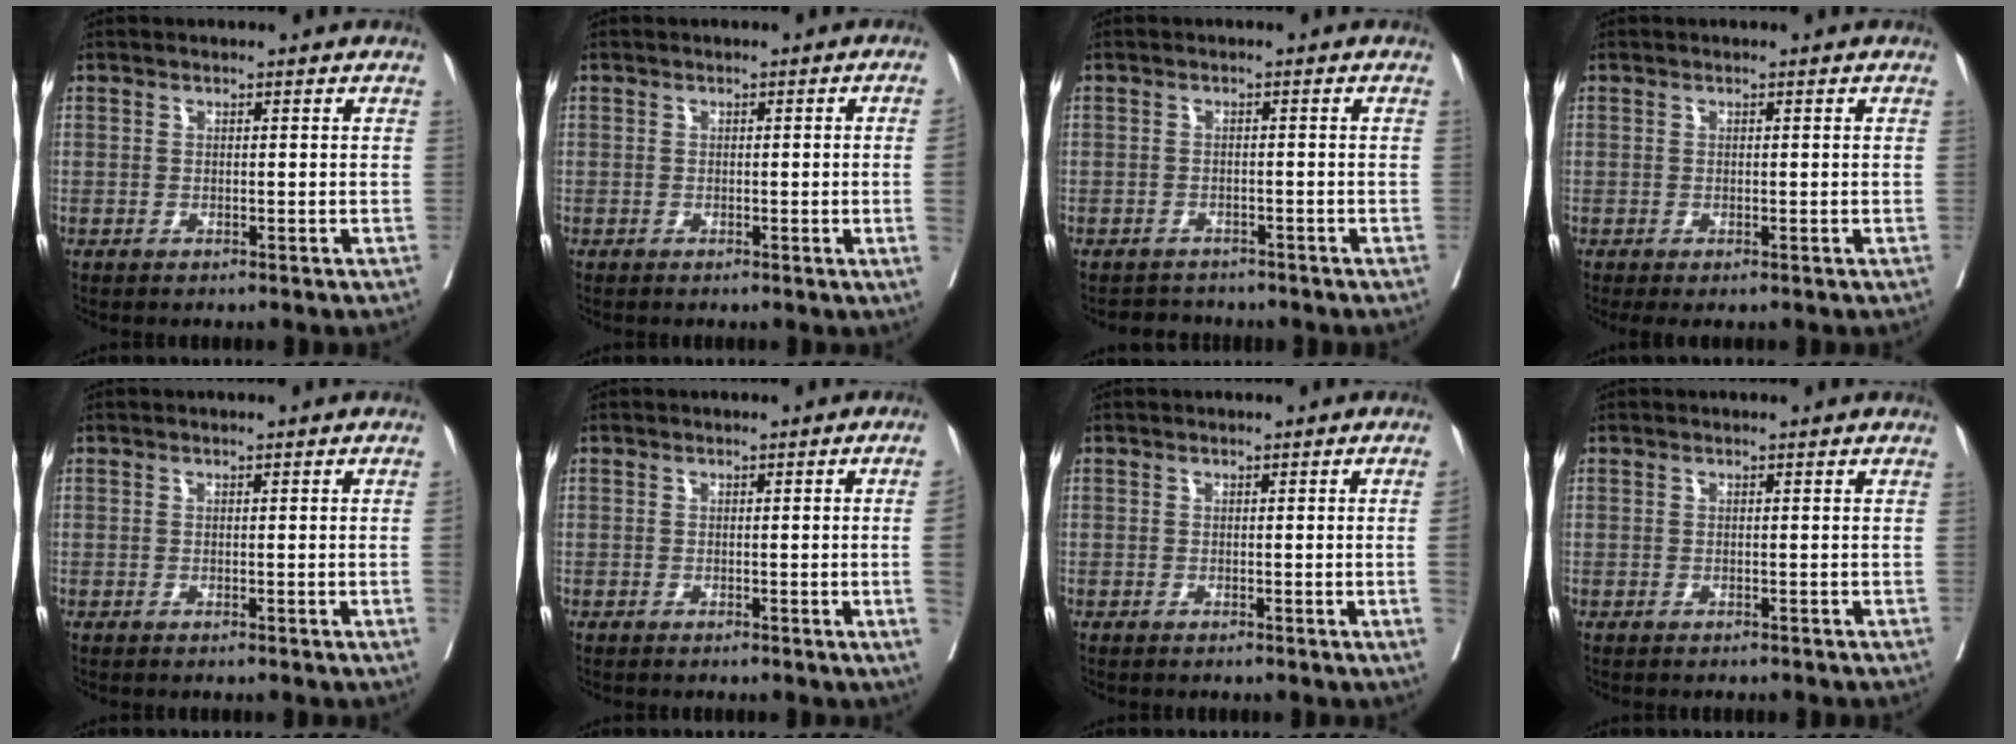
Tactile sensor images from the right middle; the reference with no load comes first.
{"total": 3.6, "force": [-0.3, -0.8, 3.5], "torque": [-0.057, -0.002, 0.002]}
{"total": 3.1, "force": [-2.9, 1.2, -0.3], "torque": [0.003, -0.003, -0.046]}
{"total": 1.4, "force": [-0.4, 0.5, 1.2], "torque": [-0.023, -0.007, -0.002]}
{"total": 1.6, "force": [-0.1, -0.2, 1.6], "torque": [-0.033, 0.005, 0.004]}
{"total": 4.5, "force": [-0.5, -1.7, 4.1], "torque": [-0.054, -0.012, -0.005]}
{"total": 2.5, "force": [-0.2, -1.0, 2.3], "torque": [-0.034, -0.005, 0.000]}
{"total": 0.6, "force": [-0.5, 0.2, 0.1], "torque": [-0.001, 0.000, -0.012]}